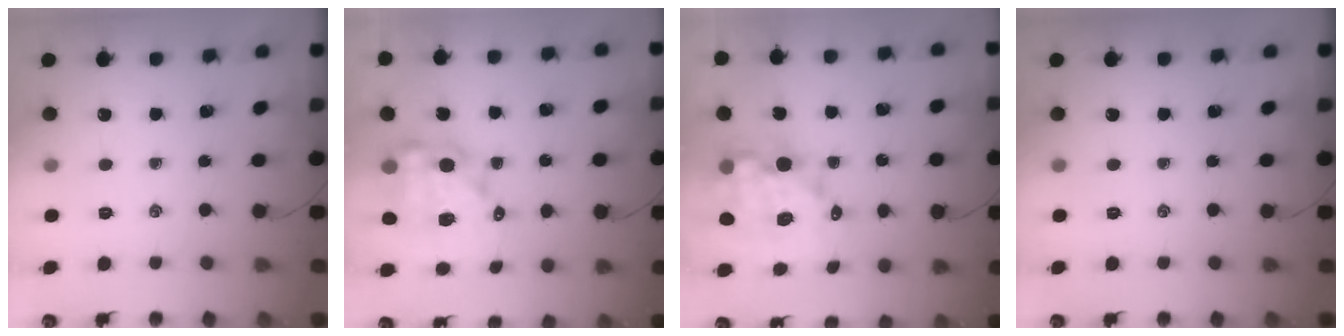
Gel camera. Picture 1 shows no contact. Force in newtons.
{"total": 12.6, "press": 12.2, "slide": 3.3}
{"total": 12.9, "press": 12.5, "slide": 3.3}
{"total": 0.0}